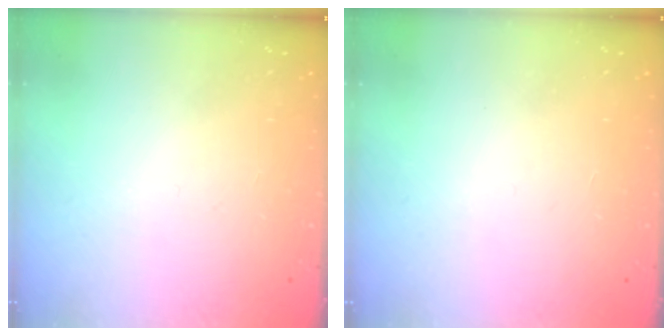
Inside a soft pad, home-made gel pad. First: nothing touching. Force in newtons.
{"total": 1.5, "press": 1.5, "slide": 0.1}